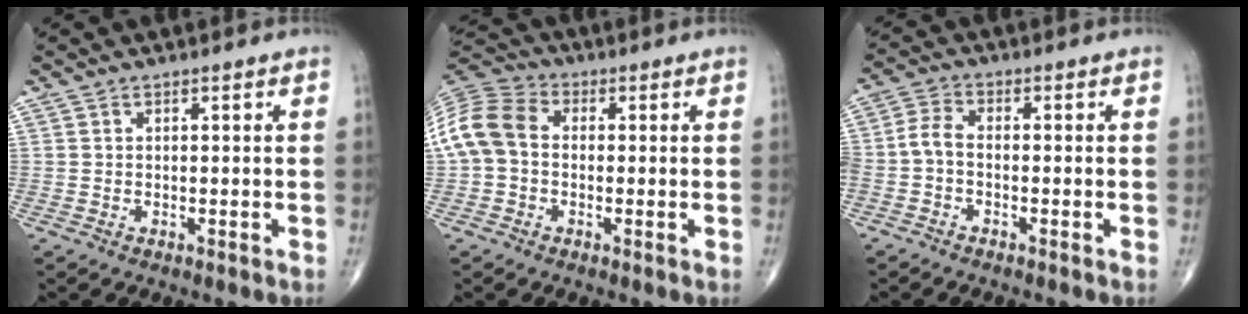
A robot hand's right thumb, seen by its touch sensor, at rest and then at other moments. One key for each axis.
{"total": 10.8, "fx": -0.3, "fy": 8.1, "fz": 7.2, "tx": -0.149, "ty": 0.031, "tz": -0.017}
{"total": 4.4, "fx": -1.4, "fy": 2.2, "fz": 3.5, "tx": -0.082, "ty": 0.018, "tz": -0.040}